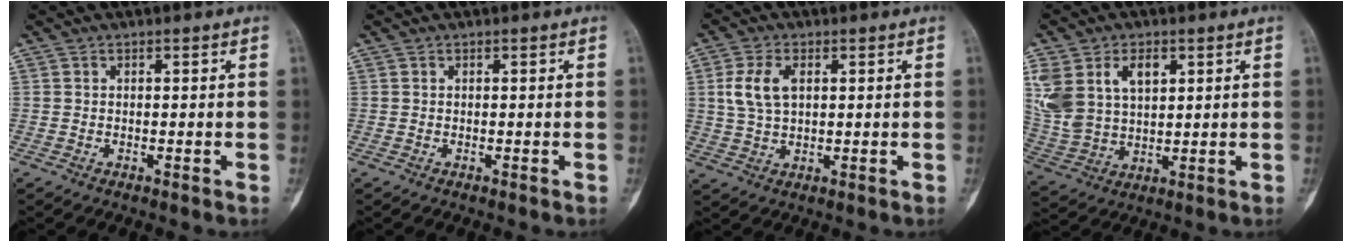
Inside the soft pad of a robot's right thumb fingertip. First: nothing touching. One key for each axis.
{"total": 0.0}
{"total": 6.8, "fx": 1.7, "fy": 4.0, "fz": 5.3, "tx": -0.112, "ty": 0.001, "tz": 0.034}
{"total": 13.7, "fx": 5.1, "fy": 8.8, "fz": 9.2, "tx": -0.184, "ty": -0.006, "tz": 0.114}